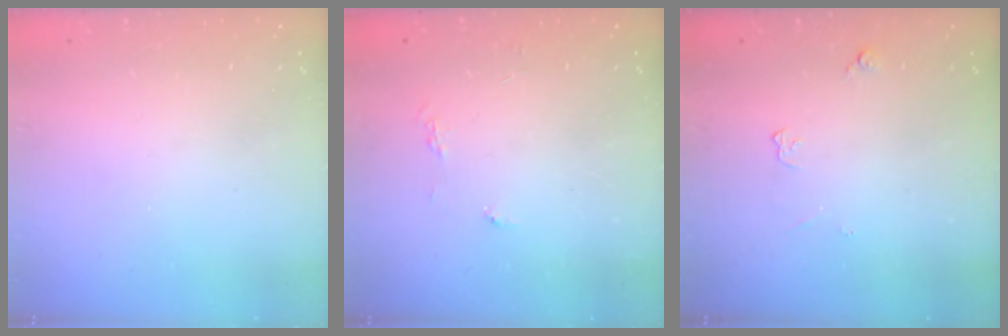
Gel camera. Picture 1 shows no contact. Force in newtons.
{"total": 3.7, "press": 3.6, "slide": 0.7}
{"total": 3.7, "press": 3.6, "slide": 0.9}